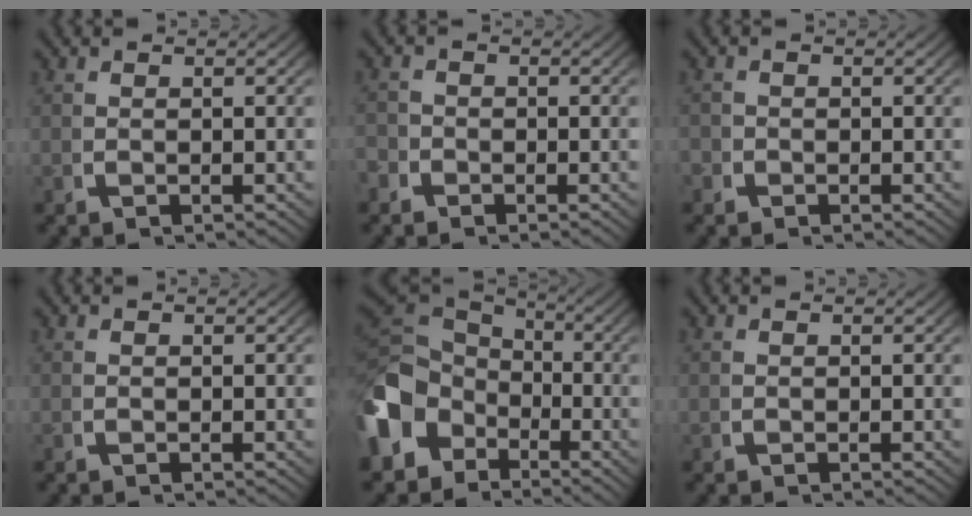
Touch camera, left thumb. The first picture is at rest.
{"total": 1.5, "force": [-1.0, 1.1, 0.0], "torque": [-0.002, -0.010, -0.022]}
{"total": 1.1, "force": [-0.6, 1.0, -0.1], "torque": [0.003, -0.007, -0.016]}
{"total": 0.0}
{"total": 11.5, "force": [-1.6, 8.9, 7.2], "torque": [-0.165, -0.027, -0.015]}
{"total": 0.0}